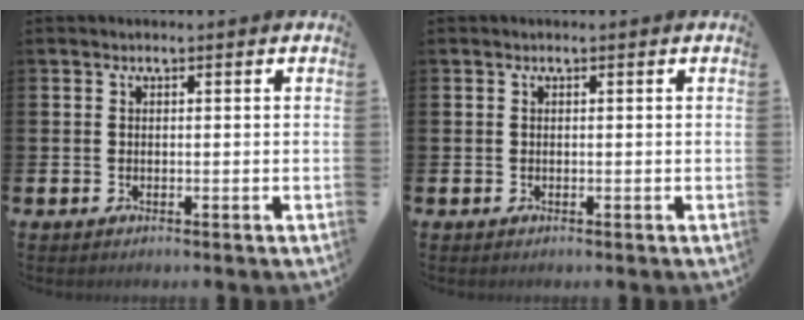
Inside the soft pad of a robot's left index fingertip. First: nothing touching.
{"total": 0.0}